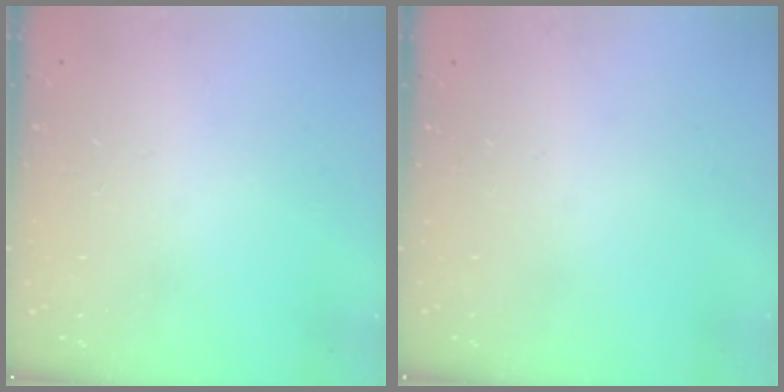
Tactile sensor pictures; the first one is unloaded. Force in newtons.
{"total": 0.0}